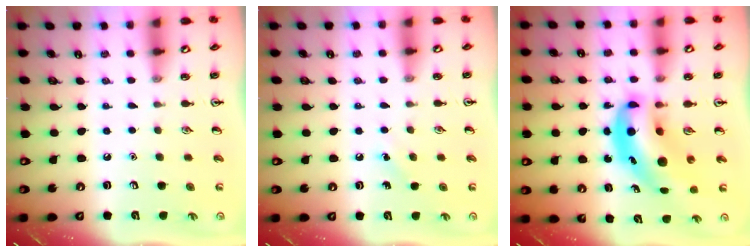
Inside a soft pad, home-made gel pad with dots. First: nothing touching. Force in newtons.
{"total": 3.7, "press": 3.5, "slide": 1.3}
{"total": 11.9, "press": 11.5, "slide": 3.3}